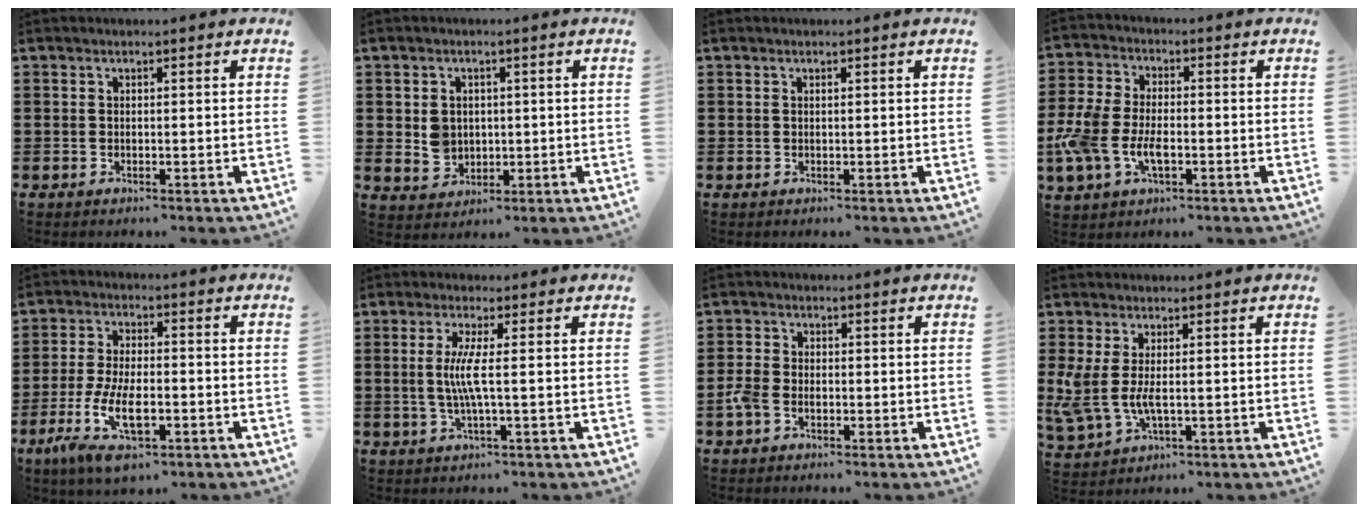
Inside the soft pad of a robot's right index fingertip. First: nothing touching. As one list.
[{"total": 3.5, "force": [0.2, 3.1, 1.5], "torque": [-0.030, 0.006, 0.002]}, {"total": 0.0}, {"total": 7.2, "force": [-2.5, 4.0, 5.5], "torque": [-0.144, -0.005, -0.054]}, {"total": 9.9, "force": [-4.4, 3.9, 8.0], "torque": [-0.174, -0.005, -0.079]}, {"total": 4.8, "force": [0.0, -0.2, 4.8], "torque": [-0.103, -0.014, -0.008]}, {"total": 3.0, "force": [-1.2, 2.0, 1.9], "torque": [-0.058, -0.005, -0.029]}, {"total": 5.4, "force": [-0.2, 2.5, 4.7], "torque": [-0.125, -0.009, -0.010]}]